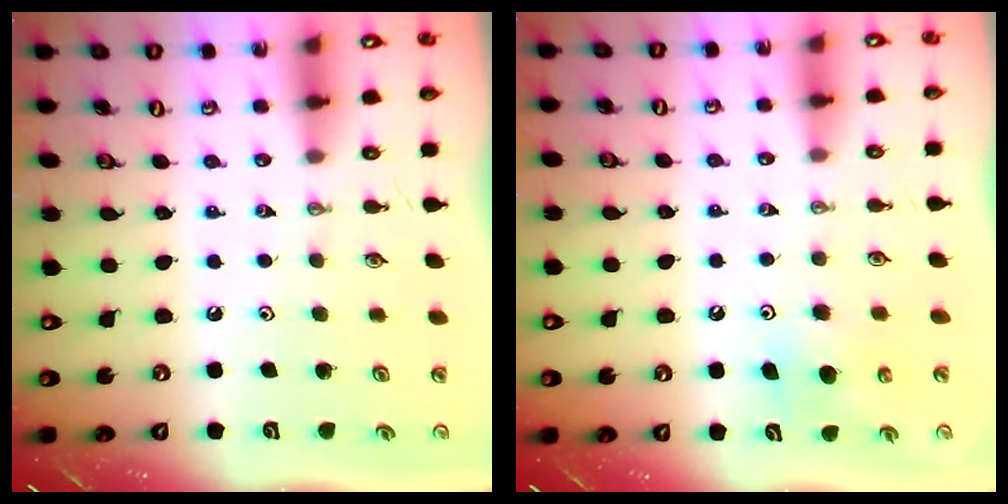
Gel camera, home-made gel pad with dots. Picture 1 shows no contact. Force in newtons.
{"total": 6.1, "press": 6.1, "slide": 0.6}